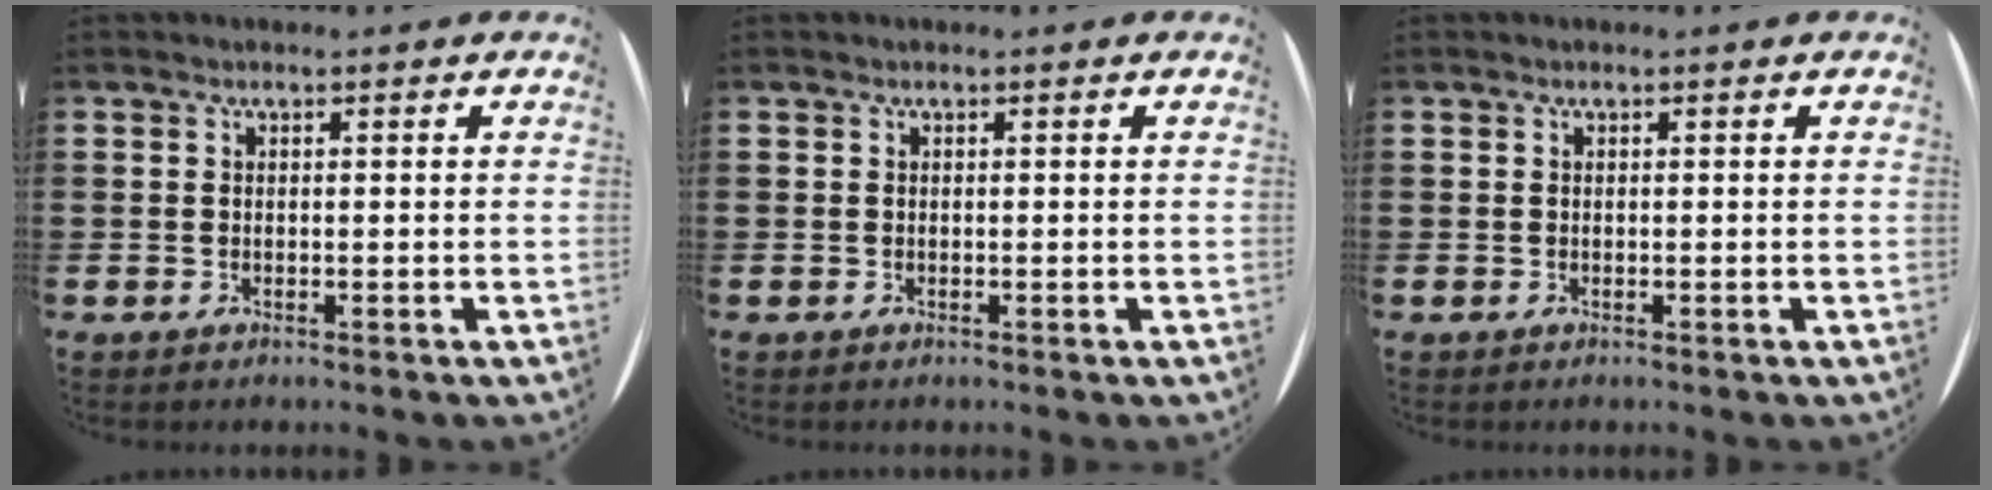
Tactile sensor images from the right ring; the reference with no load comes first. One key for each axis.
{"total": 0.0}
{"total": 0.0}